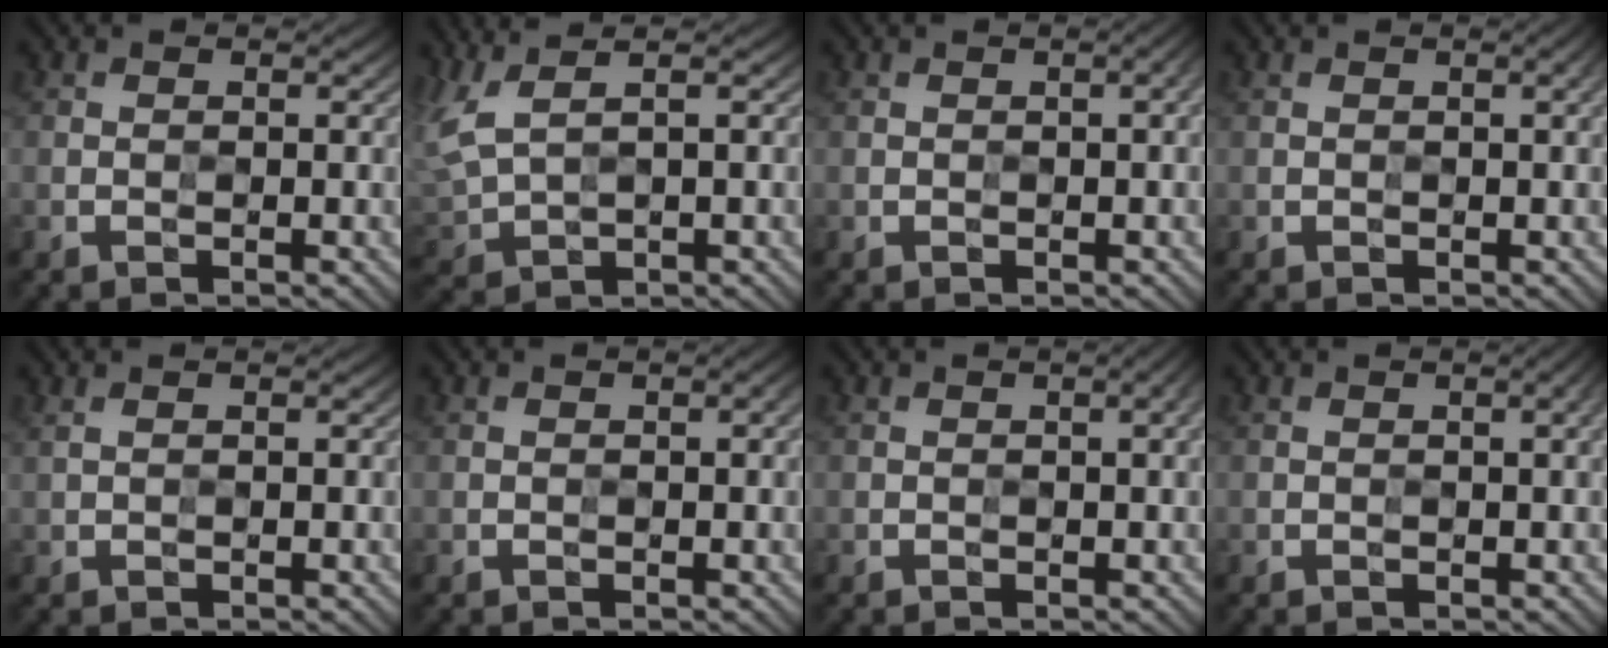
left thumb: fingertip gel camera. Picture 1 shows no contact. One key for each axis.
{"total": 6.1, "fx": 3.3, "fy": 2.2, "fz": 4.7, "tx": -0.135, "ty": 0.005, "tz": 0.072}
{"total": 1.5, "fx": 0.1, "fy": 0.3, "fz": 1.5, "tx": -0.022, "ty": 0.005, "tz": 0.001}
{"total": 1.4, "fx": 0.3, "fy": 0.2, "fz": 1.3, "tx": -0.022, "ty": 0.004, "tz": 0.004}
{"total": 1.0, "fx": 0.7, "fy": 0.2, "fz": 0.7, "tx": -0.021, "ty": 0.001, "tz": 0.009}
{"total": 1.2, "fx": 0.2, "fy": 0.2, "fz": 1.2, "tx": -0.022, "ty": 0.003, "tz": 0.002}
{"total": 2.3, "fx": 0.5, "fy": 0.5, "fz": 2.2, "tx": -0.029, "ty": 0.007, "tz": 0.004}
{"total": 2.0, "fx": 0.5, "fy": 0.4, "fz": 1.9, "tx": -0.026, "ty": 0.006, "tz": 0.004}